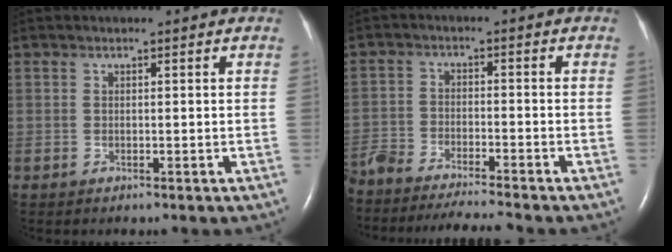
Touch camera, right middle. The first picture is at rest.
{"total": 15.4, "force": [-14.2, 0.6, 6.0], "torque": [-0.115, -0.021, -0.229]}